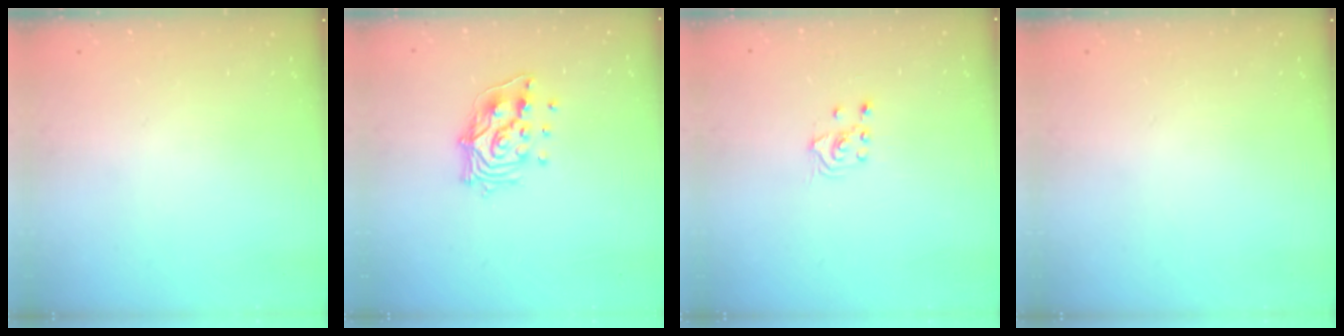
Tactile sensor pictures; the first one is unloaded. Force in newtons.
{"total": 12.9, "press": 12.9, "slide": 1.4}
{"total": 2.7, "press": 2.5, "slide": 0.9}
{"total": 0.0}